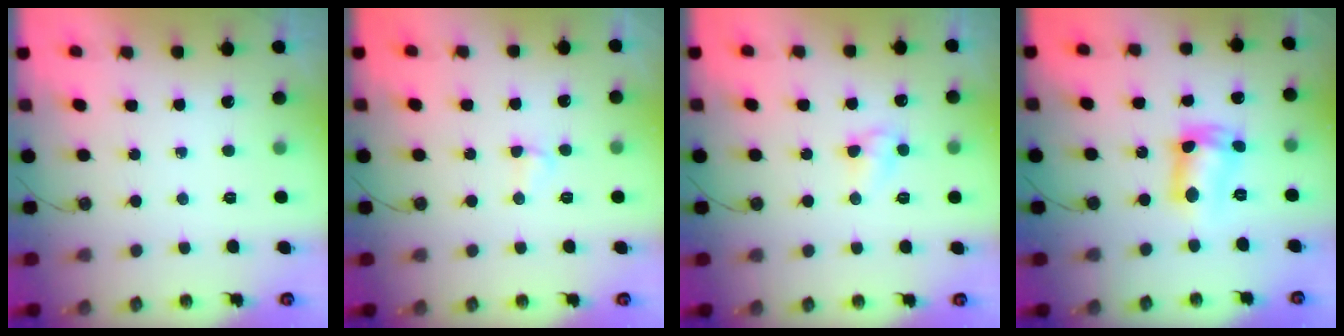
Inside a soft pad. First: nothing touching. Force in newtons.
{"total": 2.9, "press": 2.8, "slide": 0.6}
{"total": 4.4, "press": 4.4, "slide": 0.7}
{"total": 10.8, "press": 10.1, "slide": 4.0}